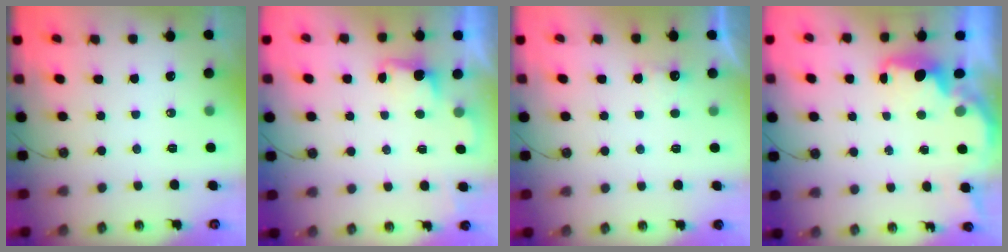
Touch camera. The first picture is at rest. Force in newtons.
{"total": 1.4, "press": 1.1, "slide": 0.8}
{"total": 2.6, "press": 2.4, "slide": 0.9}
{"total": 2.2, "press": 2.0, "slide": 0.8}